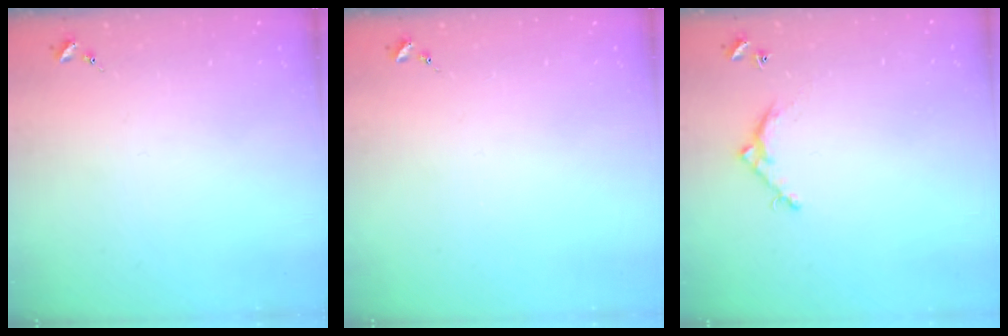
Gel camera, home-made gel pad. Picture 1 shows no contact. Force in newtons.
{"total": 0.0}
{"total": 5.5, "press": 5.5, "slide": 0.3}